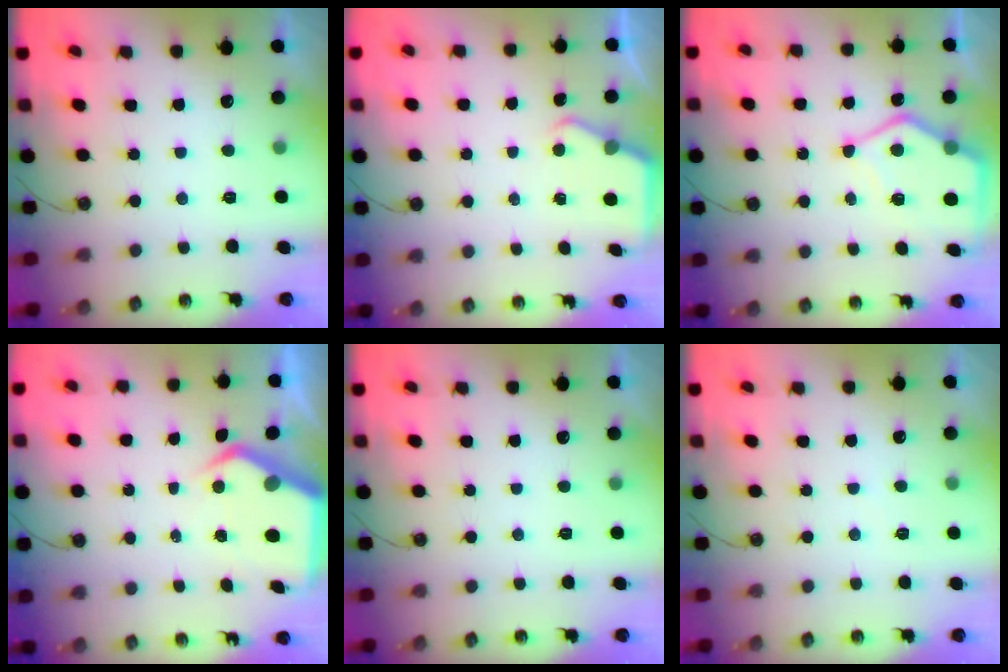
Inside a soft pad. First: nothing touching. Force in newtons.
{"total": 2.8, "press": 2.8, "slide": 0.0}
{"total": 9.5, "press": 9.4, "slide": 1.1}
{"total": 7.4, "press": 7.3, "slide": 0.8}
{"total": 0.0}
{"total": 3.9, "press": 3.9, "slide": 0.6}